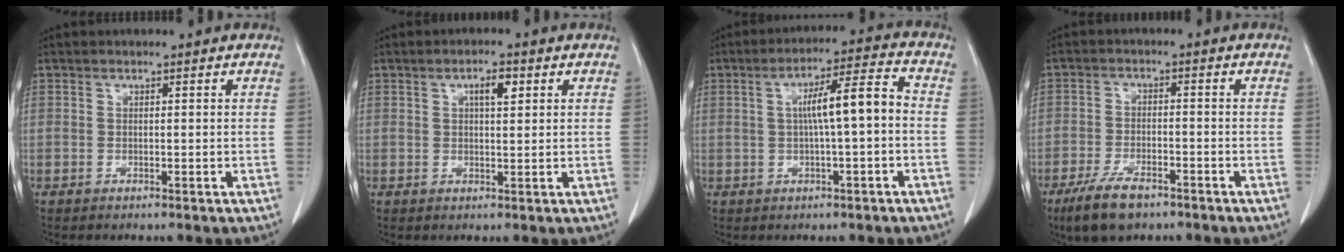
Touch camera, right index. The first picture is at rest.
{"total": 3.2, "force": [1.3, 0.9, 2.8], "torque": [-0.046, 0.002, 0.020]}
{"total": 7.9, "force": [-0.1, 0.6, 7.9], "torque": [-0.128, 0.023, -0.004]}
{"total": 7.1, "force": [-4.9, 2.7, 4.3], "torque": [-0.088, -0.008, -0.084]}